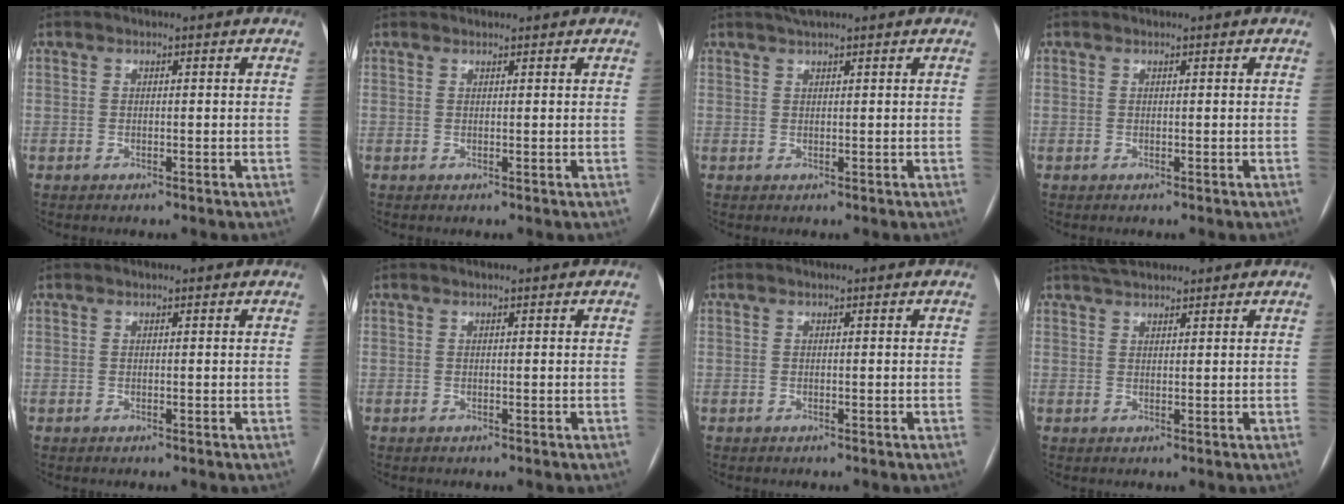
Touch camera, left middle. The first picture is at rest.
{"total": 2.2, "force": [2.1, 0.6, 0.3], "torque": [-0.006, 0.029, 0.031]}
{"total": 2.4, "force": [2.0, 0.0, 1.3], "torque": [-0.022, 0.014, 0.036]}
{"total": 0.0}
{"total": 0.0}
{"total": 0.0}
{"total": 0.0}
{"total": 4.4, "force": [4.0, 1.1, 1.6], "torque": [-0.029, 0.026, 0.072]}